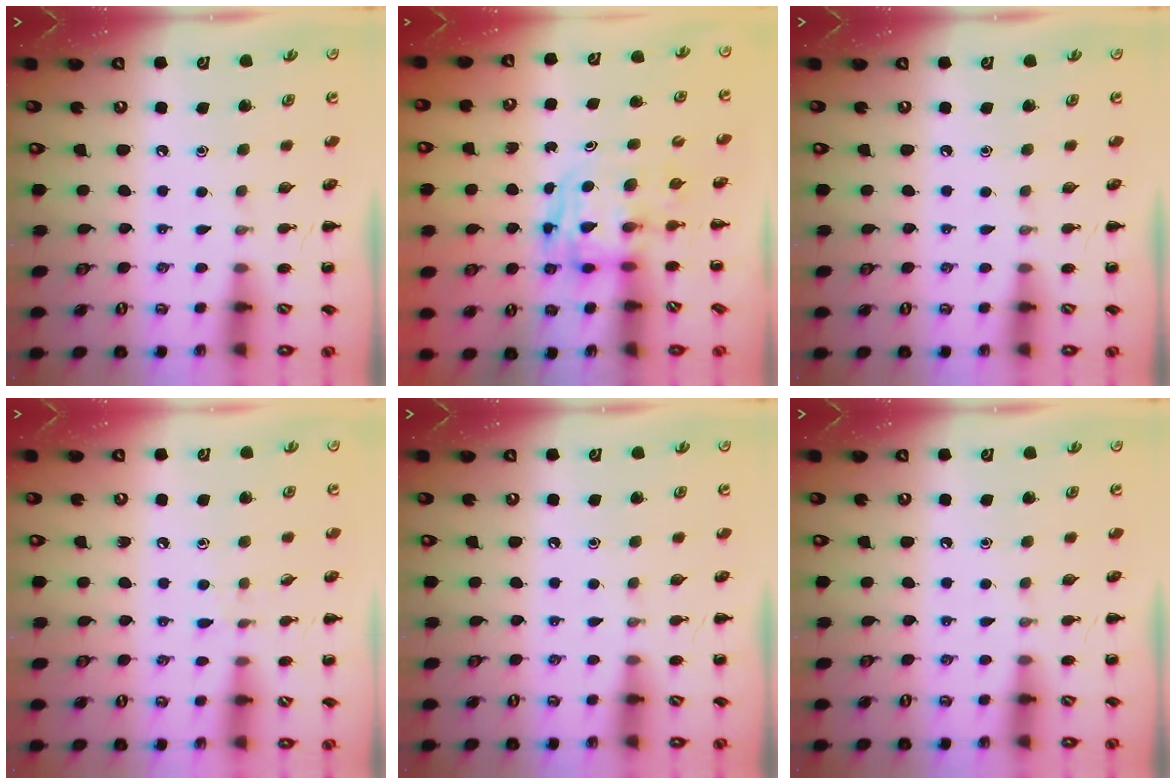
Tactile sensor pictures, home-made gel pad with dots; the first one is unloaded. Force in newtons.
{"total": 2.7, "press": 2.7, "slide": 0.2}
{"total": 0.0}
{"total": 5.4, "press": 4.9, "slide": 2.3}
{"total": 0.0}
{"total": 0.0}